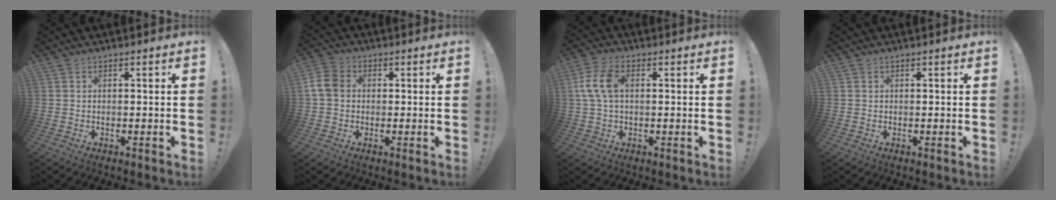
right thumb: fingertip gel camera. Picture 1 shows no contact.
{"total": 7.4, "force": [0.5, 5.7, 4.7], "torque": [-0.102, 0.011, 0.015]}
{"total": 8.4, "force": [1.2, 4.9, 6.6], "torque": [-0.137, 0.006, 0.026]}
{"total": 0.0}